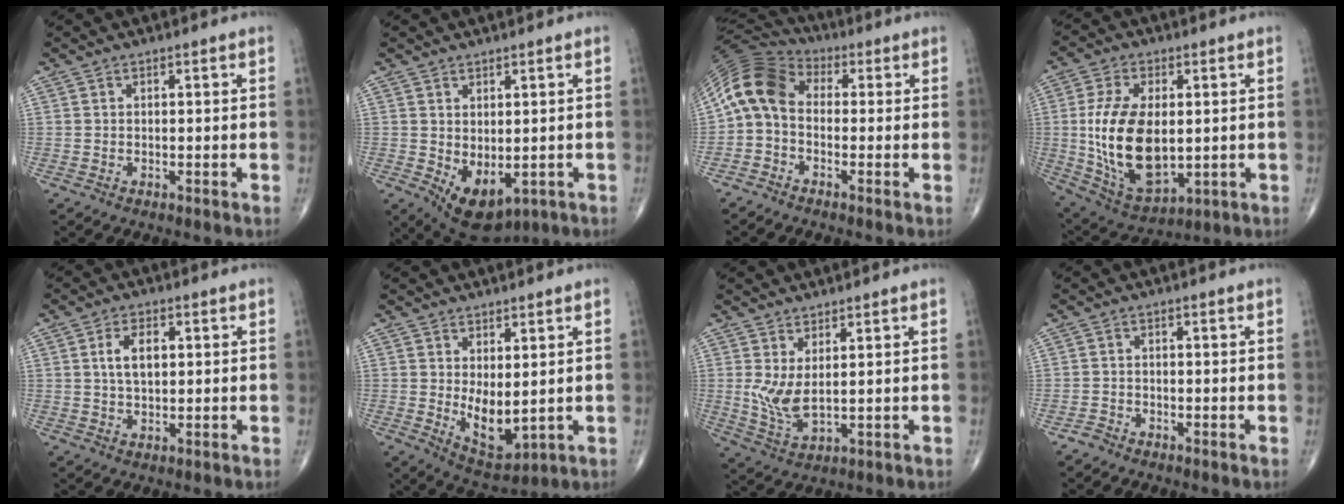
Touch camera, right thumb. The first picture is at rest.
{"total": 8.5, "force": [-1.7, 4.8, 6.8], "torque": [-0.092, -0.003, -0.001]}
{"total": 10.2, "force": [-0.2, 7.2, 7.2], "torque": [-0.135, 0.032, -0.026]}
{"total": 17.9, "force": [0.1, 9.8, 15.0], "torque": [-0.284, -0.013, 0.021]}
{"total": 5.5, "force": [1.2, 3.0, 4.4], "torque": [-0.079, 0.001, 0.020]}
{"total": 7.7, "force": [0.5, 3.8, 6.6], "torque": [-0.089, -0.022, 0.028]}
{"total": 6.1, "force": [1.3, 2.4, 5.5], "torque": [-0.120, -0.021, 0.037]}
{"total": 1.5, "force": [-1.2, 0.8, 0.1], "torque": [-0.005, 0.002, -0.027]}